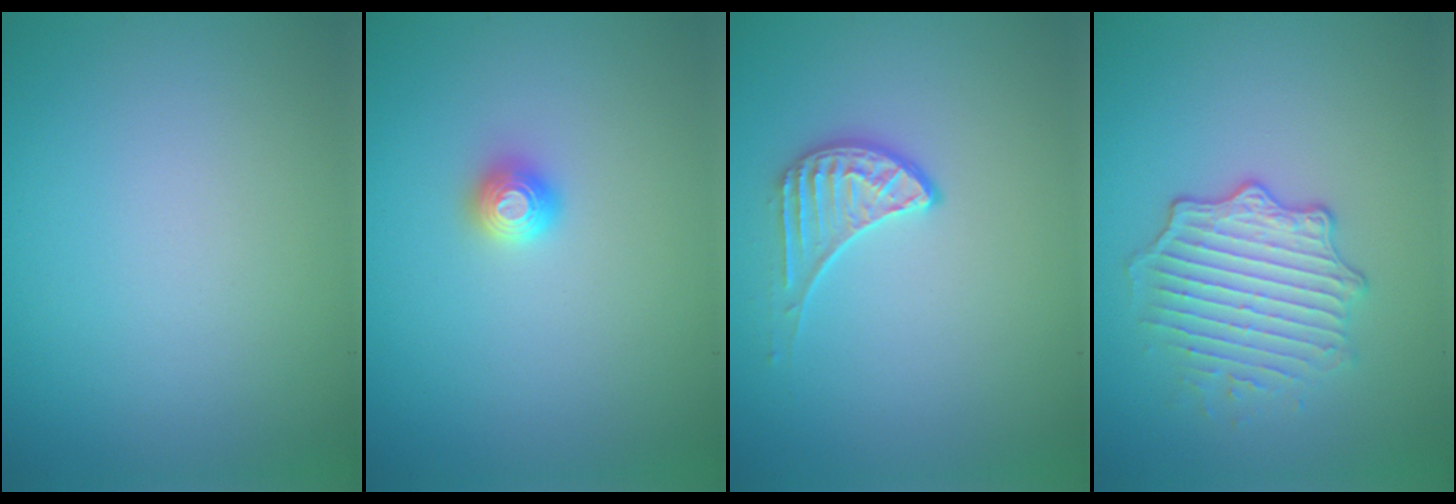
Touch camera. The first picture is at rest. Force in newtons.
{"total": 1.2, "press": 1.2, "slide": 0.2}
{"total": 2.0, "press": 1.5, "slide": 1.3}
{"total": 4.1, "press": 3.4, "slide": 2.3}